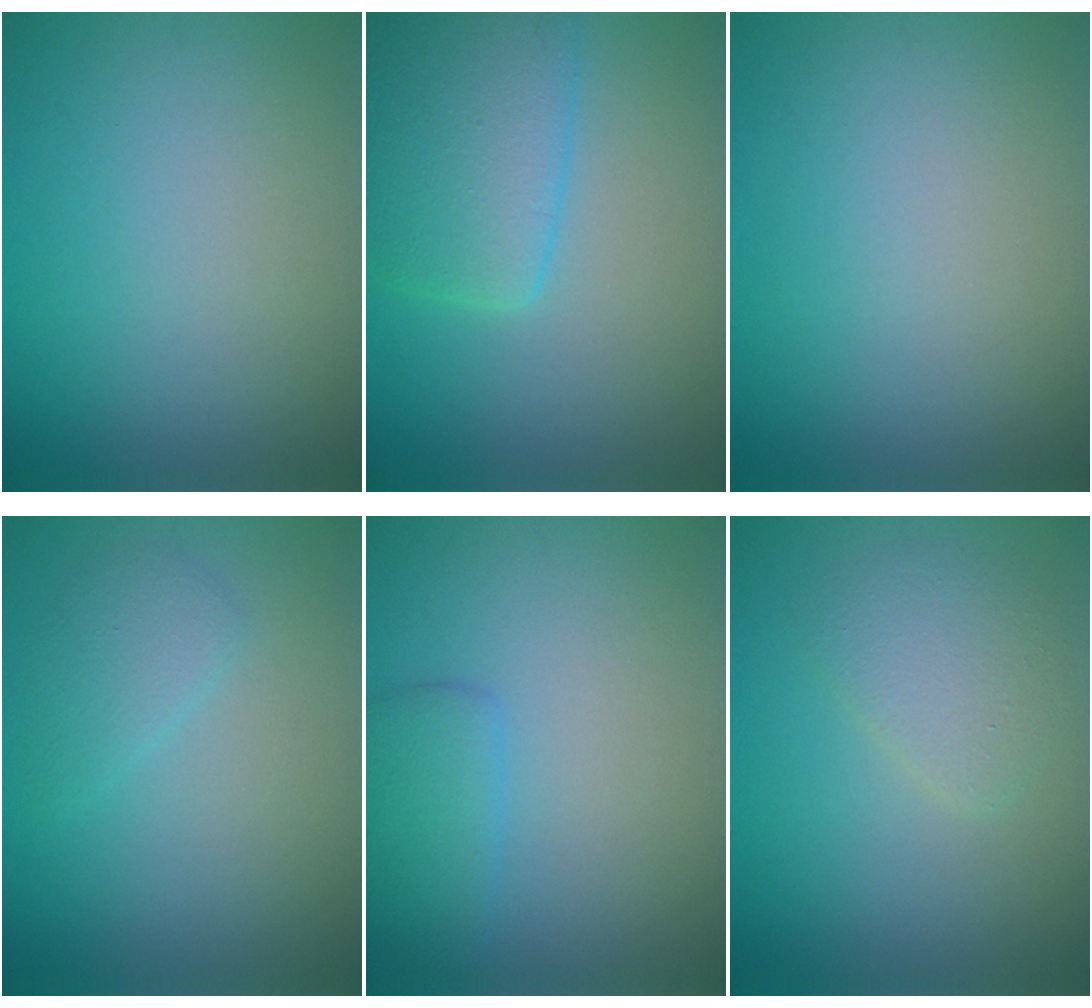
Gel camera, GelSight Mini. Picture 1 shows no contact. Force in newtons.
{"total": 5.9, "press": 5.8, "slide": 0.3}
{"total": 0.0}
{"total": 1.8, "press": 1.8, "slide": 0.1}
{"total": 2.4, "press": 2.4, "slide": 0.1}
{"total": 2.5, "press": 2.5, "slide": 0.1}